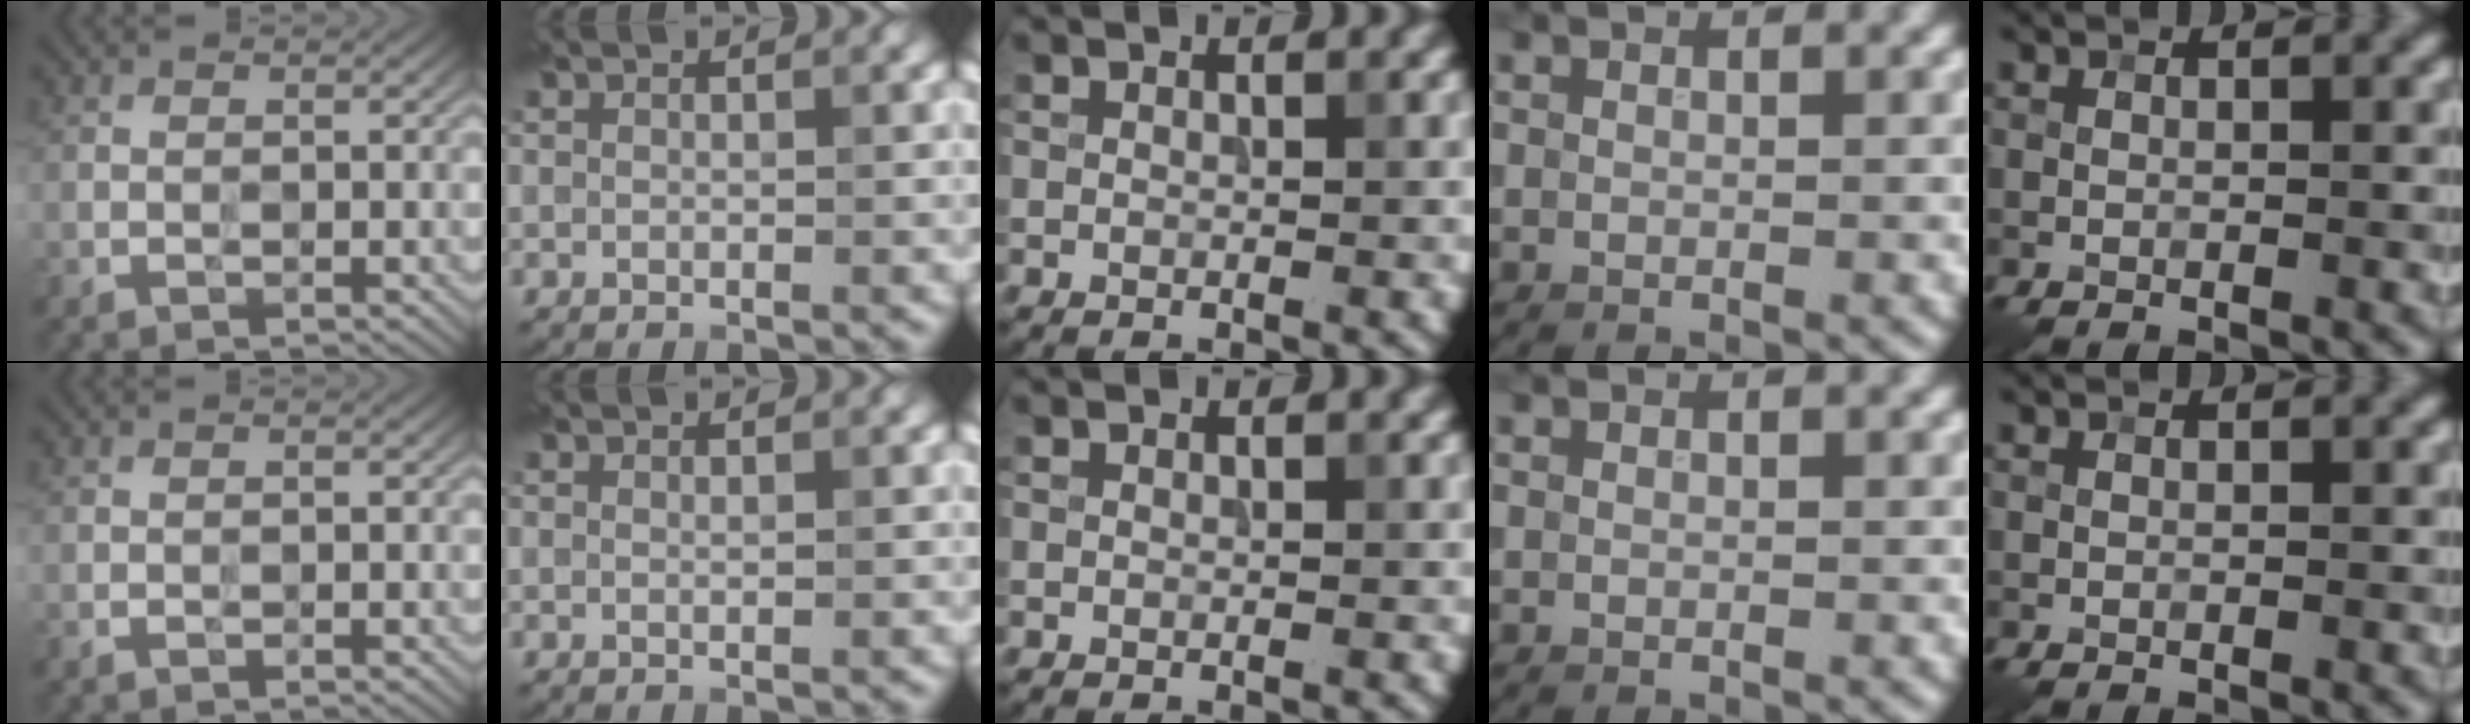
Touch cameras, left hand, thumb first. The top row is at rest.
{"thumb": {"total": 0.8, "force": [-0.4, 0.3, 0.6], "torque": [-0.010, -0.002, -0.007]}}